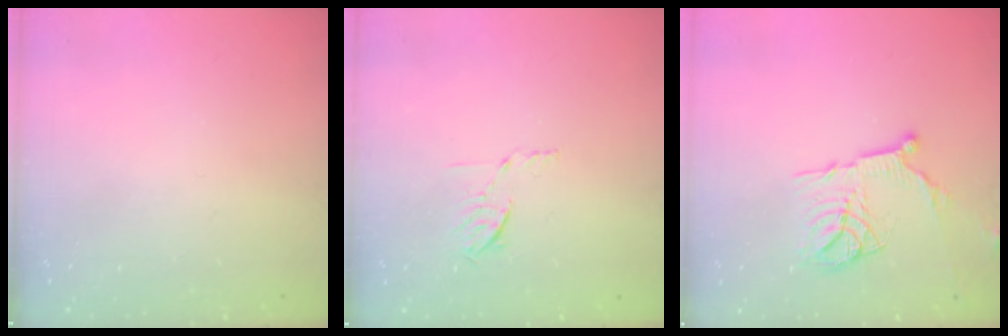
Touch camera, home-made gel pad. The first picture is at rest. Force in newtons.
{"total": 5.2, "press": 5.1, "slide": 0.9}
{"total": 14.7, "press": 14.7, "slide": 1.6}